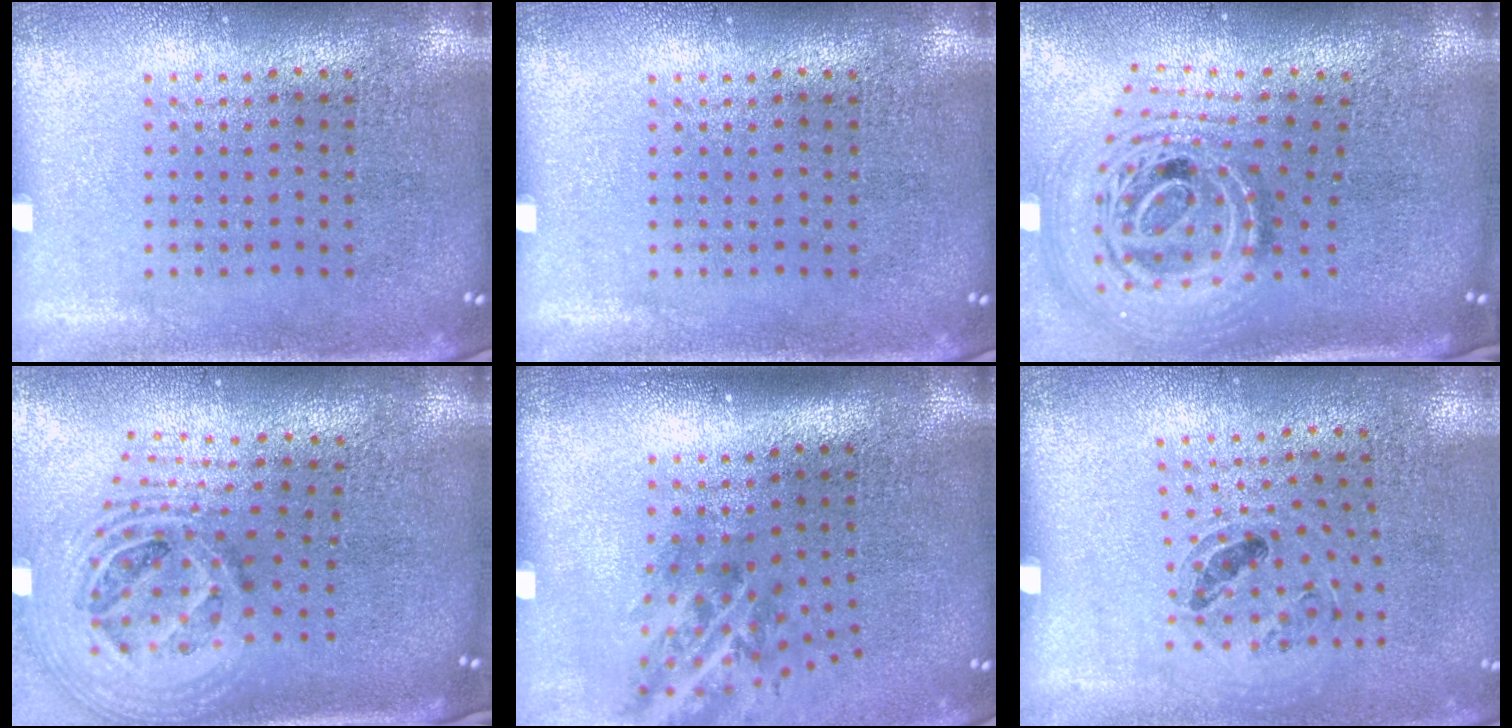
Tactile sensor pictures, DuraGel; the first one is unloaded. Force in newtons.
{"total": 0.0}
{"total": 2.5, "press": 1.8, "slide": 1.8}
{"total": 2.5, "press": 1.8, "slide": 1.7}
{"total": 1.9, "press": 1.3, "slide": 1.5}
{"total": 1.0, "press": 0.9, "slide": 0.4}